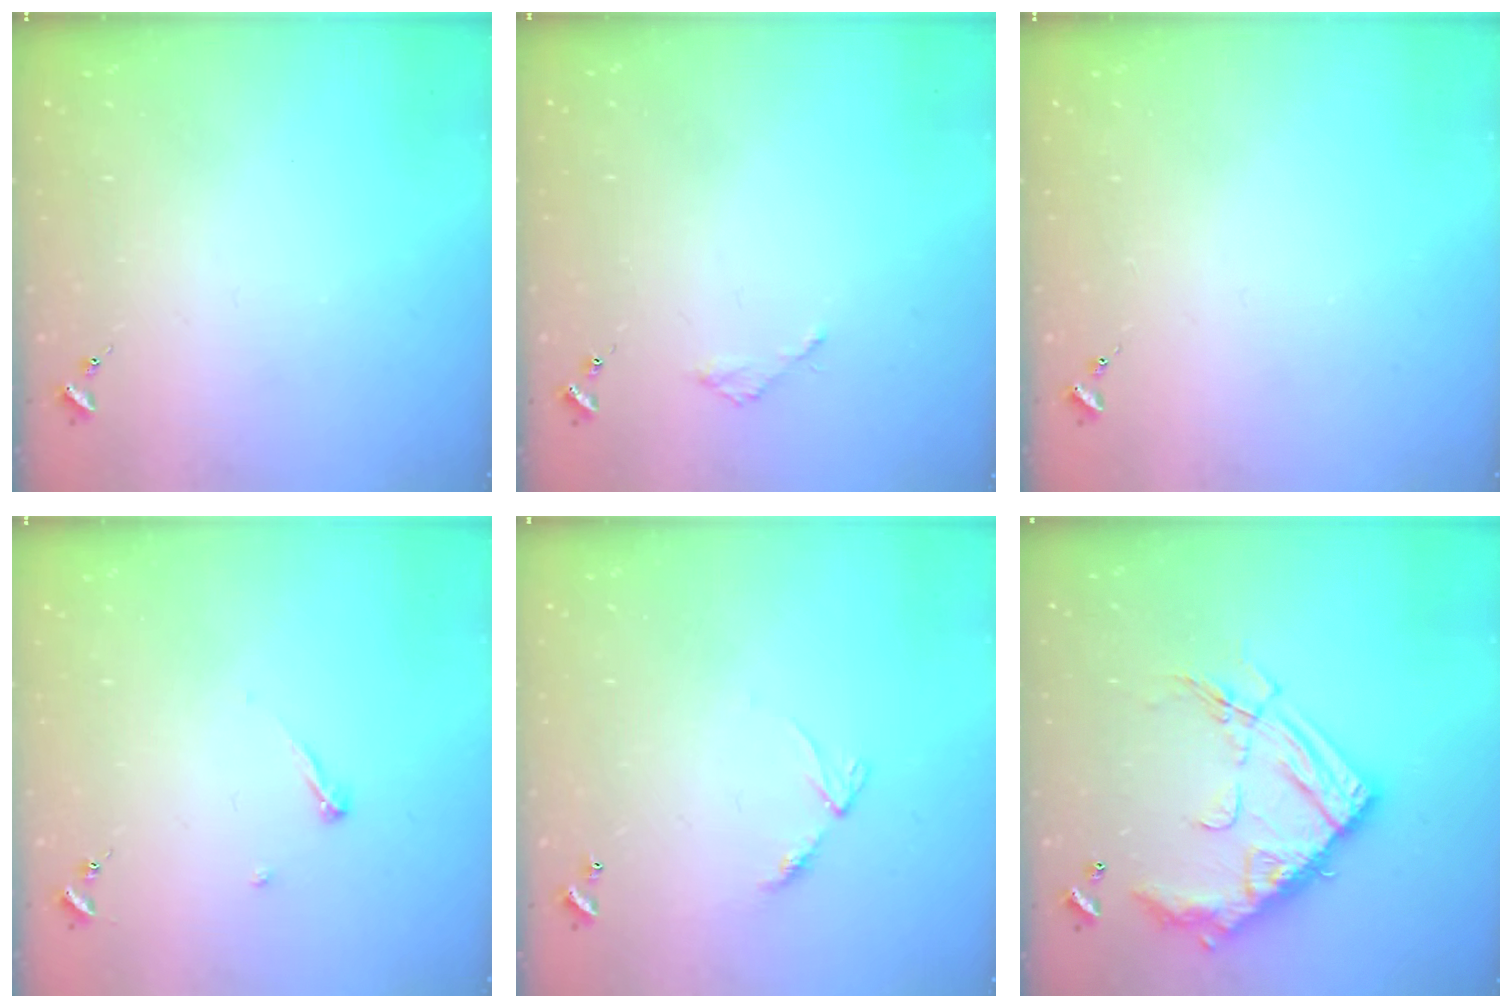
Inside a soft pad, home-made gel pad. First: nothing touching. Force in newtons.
{"total": 2.1, "press": 2.1, "slide": 0.2}
{"total": 0.0}
{"total": 3.4, "press": 3.4, "slide": 0.4}
{"total": 6.4, "press": 6.4, "slide": 0.5}
{"total": 20.3, "press": 20.2, "slide": 1.9}